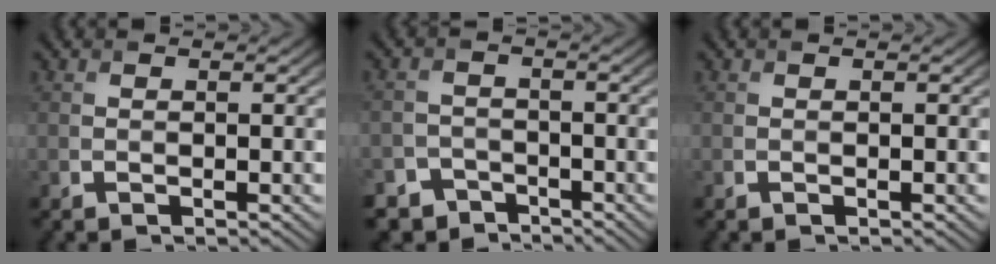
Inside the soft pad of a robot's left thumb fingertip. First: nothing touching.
{"total": 4.7, "force": [-3.8, 2.8, 0.5], "torque": [0.001, -0.001, -0.067]}
{"total": 0.0}